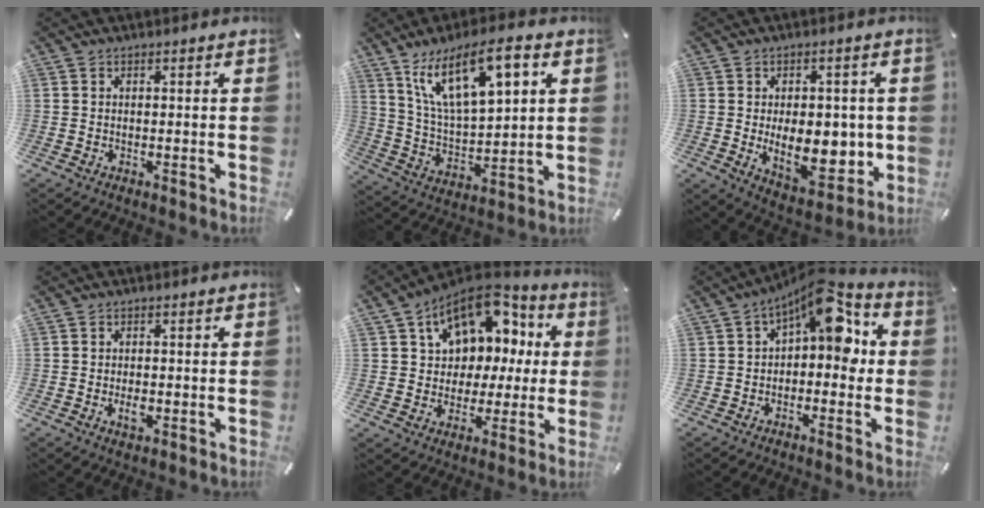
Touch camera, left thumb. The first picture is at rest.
{"total": 15.8, "force": [9.4, 6.3, 11.0], "torque": [-0.216, -0.022, 0.163]}
{"total": 14.3, "force": [-1.1, 8.6, 11.4], "torque": [-0.158, -0.012, -0.013]}
{"total": 2.7, "force": [-0.6, 1.5, 2.2], "torque": [-0.047, -0.001, -0.011]}
{"total": 14.1, "force": [6.6, 10.5, 6.8], "torque": [-0.111, -0.045, 0.122]}
{"total": 12.2, "force": [5.0, 5.8, 9.5], "torque": [-0.138, -0.025, 0.081]}